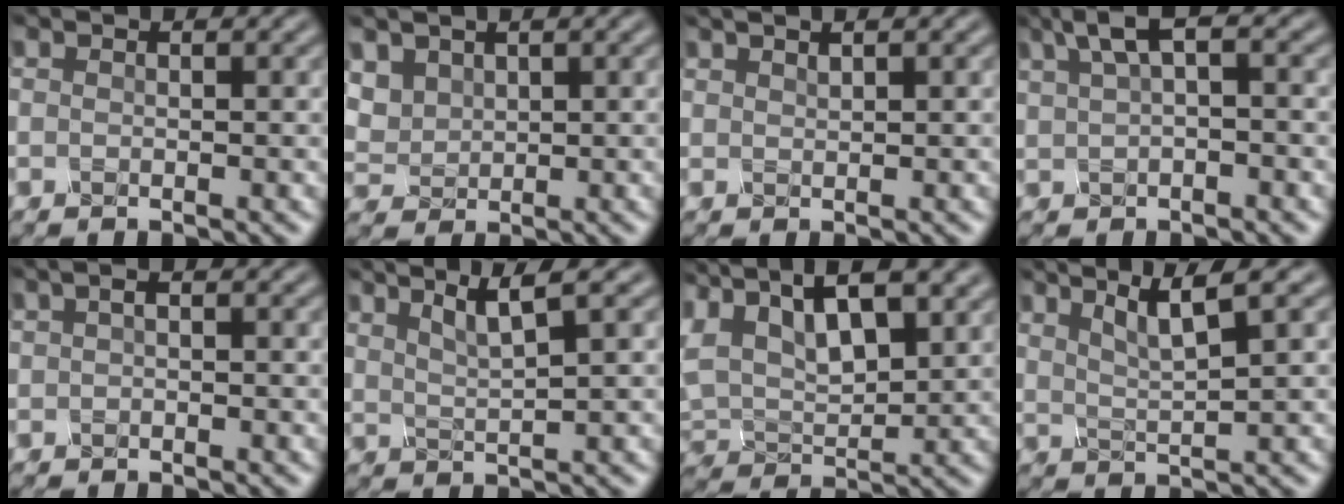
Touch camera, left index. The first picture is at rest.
{"total": 2.7, "force": [1.2, 2.0, 1.3], "torque": [-0.042, 0.001, 0.025]}
{"total": 0.8, "force": [0.7, 0.1, 0.3], "torque": [-0.005, 0.003, 0.016]}
{"total": 3.7, "force": [1.3, 1.5, 3.1], "torque": [-0.070, 0.014, 0.026]}
{"total": 1.1, "force": [0.1, 0.7, 0.9], "torque": [-0.017, 0.006, 0.004]}
{"total": 3.3, "force": [2.1, 0.5, 2.5], "torque": [-0.042, 0.007, 0.041]}
{"total": 11.6, "force": [5.4, 6.0, 8.4], "torque": [-0.188, 0.041, 0.093]}
{"total": 3.8, "force": [2.3, 0.5, 2.9], "torque": [-0.052, 0.007, 0.046]}